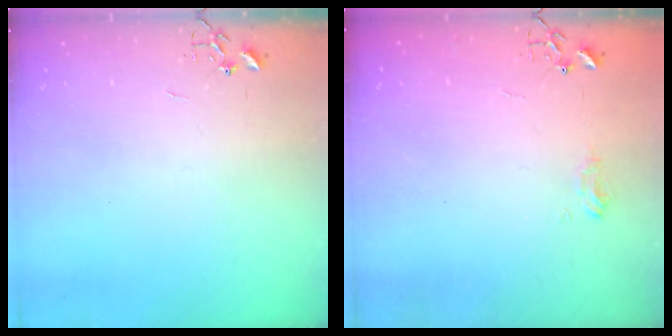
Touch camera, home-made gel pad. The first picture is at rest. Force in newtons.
{"total": 7.5, "press": 7.4, "slide": 0.8}